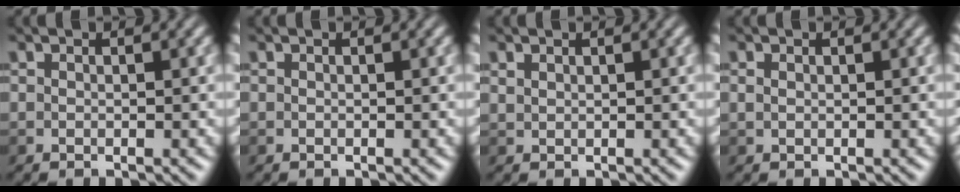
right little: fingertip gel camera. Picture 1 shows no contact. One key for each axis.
{"total": 0.0}
{"total": 0.6, "fx": 0.5, "fy": 0.3, "fz": 0.2, "tx": -0.009, "ty": 0.001, "tz": 0.015}
{"total": 0.6, "fx": 0.2, "fy": 0.5, "fz": 0.4, "tx": -0.009, "ty": 0.001, "tz": 0.006}